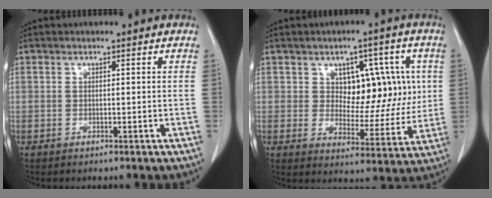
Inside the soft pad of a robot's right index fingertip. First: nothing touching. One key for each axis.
{"total": 10.5, "fx": 2.7, "fy": 6.3, "fz": 8.0, "tx": -0.091, "ty": 0.021, "tz": 0.049}